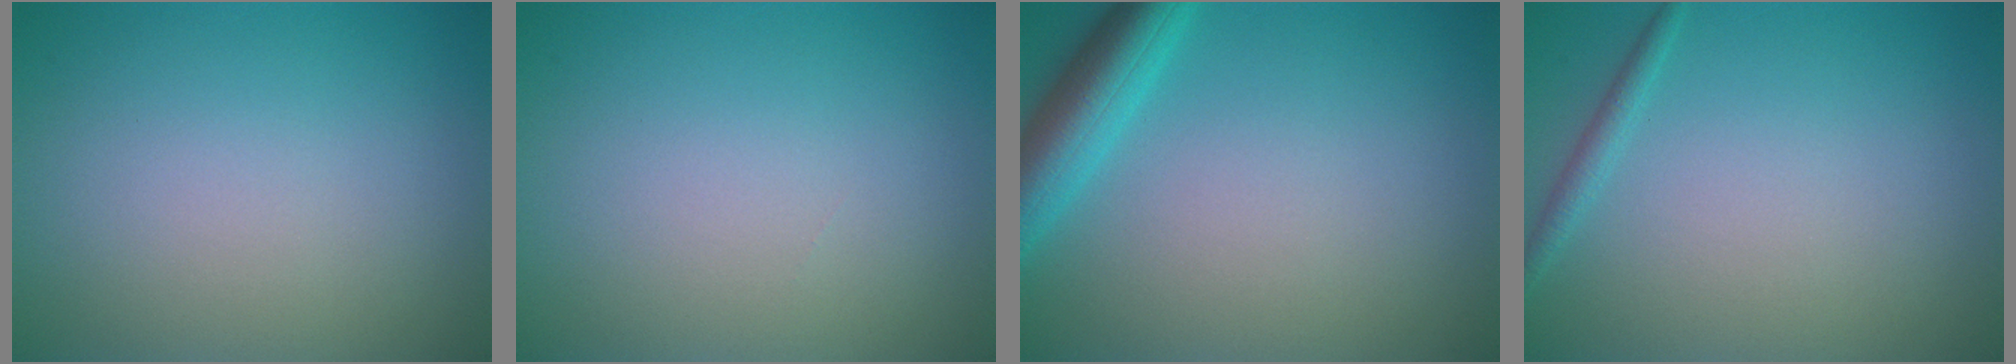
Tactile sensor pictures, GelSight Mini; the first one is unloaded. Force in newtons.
{"total": 0.0}
{"total": 4.7, "press": 4.7, "slide": 0.2}
{"total": 1.1, "press": 1.1, "slide": 0.0}